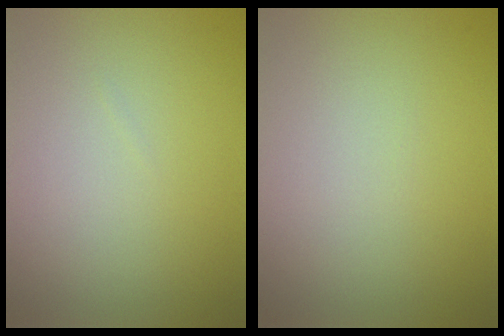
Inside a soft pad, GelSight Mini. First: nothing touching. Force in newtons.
{"total": 0.0}